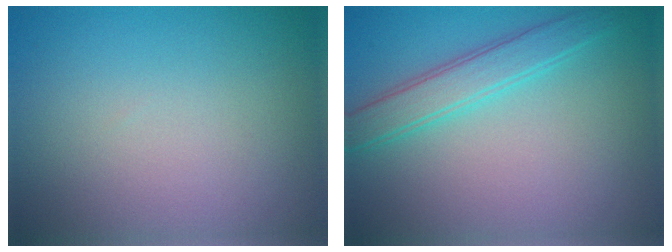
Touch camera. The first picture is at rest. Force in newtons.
{"total": 3.2, "press": 3.2, "slide": 0.1}